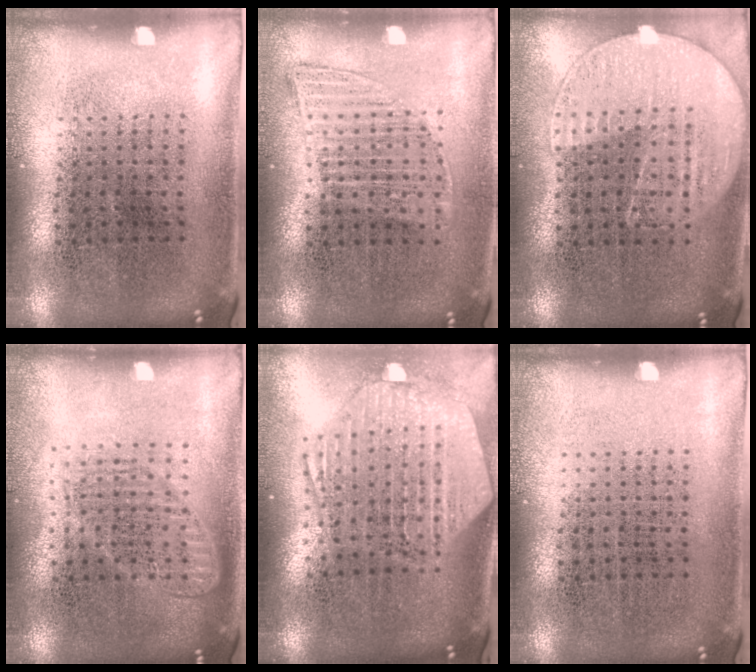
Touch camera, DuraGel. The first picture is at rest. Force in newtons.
{"total": 1.2, "press": 1.0, "slide": 0.6}
{"total": 1.1, "press": 1.0, "slide": 0.4}
{"total": 1.6, "press": 1.4, "slide": 0.7}
{"total": 2.8, "press": 2.3, "slide": 1.5}
{"total": 0.0}